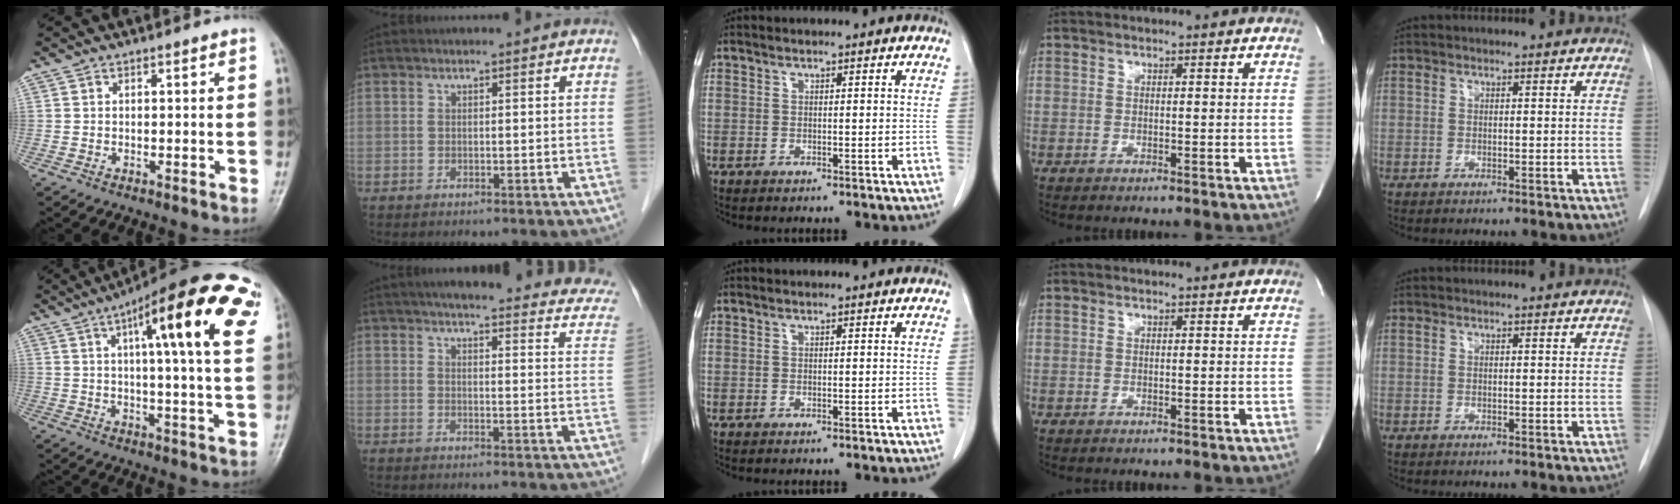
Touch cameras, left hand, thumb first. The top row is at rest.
{"thumb": {"total": 22.9, "force": [9.2, 4.6, 20.4], "torque": [-0.275, -0.003, 0.119]}, "index": {"total": 23.4, "force": [20.1, 3.7, 11.3], "torque": [-0.131, -0.016, 0.217]}}